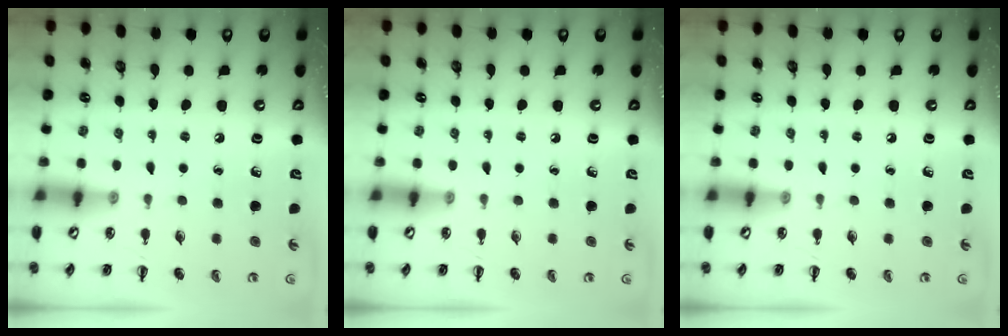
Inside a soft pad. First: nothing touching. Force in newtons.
{"total": 0.0}
{"total": 0.0}